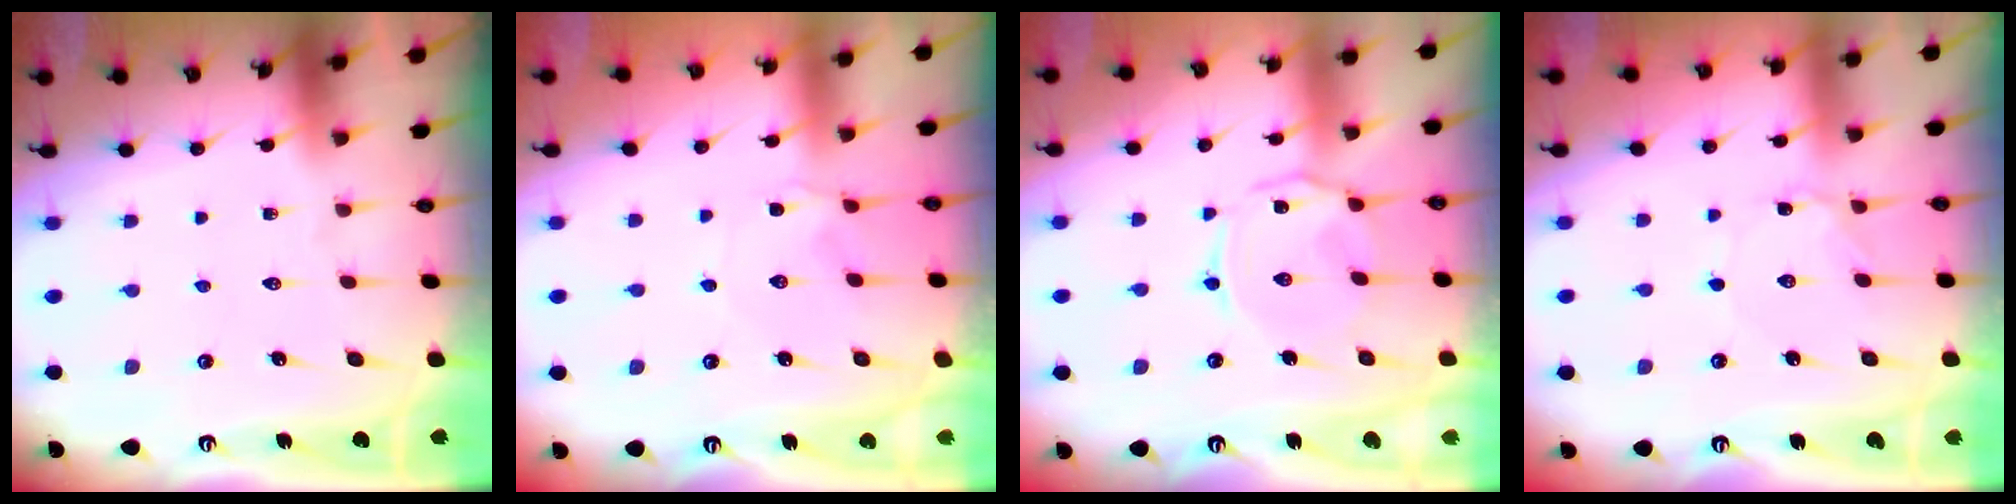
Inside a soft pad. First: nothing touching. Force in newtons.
{"total": 1.8, "press": 1.8, "slide": 0.4}
{"total": 4.5, "press": 4.4, "slide": 0.6}
{"total": 1.4, "press": 1.3, "slide": 0.1}